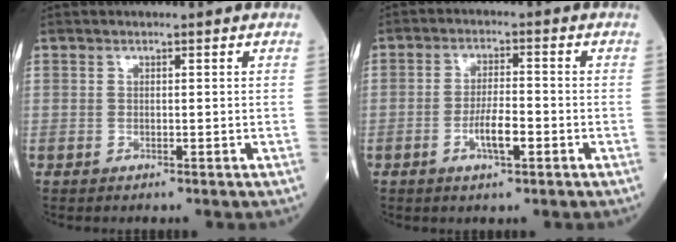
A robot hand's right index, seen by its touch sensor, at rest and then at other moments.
{"total": 4.7, "force": [-1.7, 1.0, 4.2], "torque": [-0.081, 0.001, -0.029]}